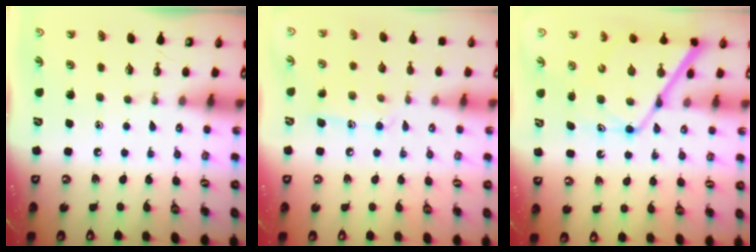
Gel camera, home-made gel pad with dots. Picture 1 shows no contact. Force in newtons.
{"total": 10.0, "press": 10.0, "slide": 0.7}
{"total": 14.0, "press": 13.9, "slide": 1.3}